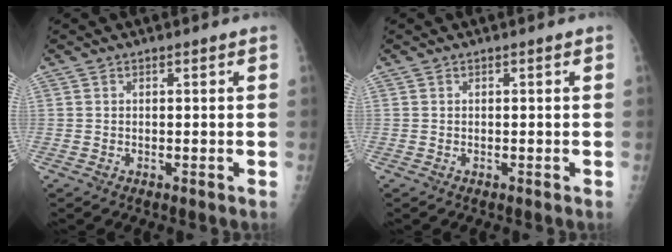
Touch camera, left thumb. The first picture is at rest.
{"total": 0.0}